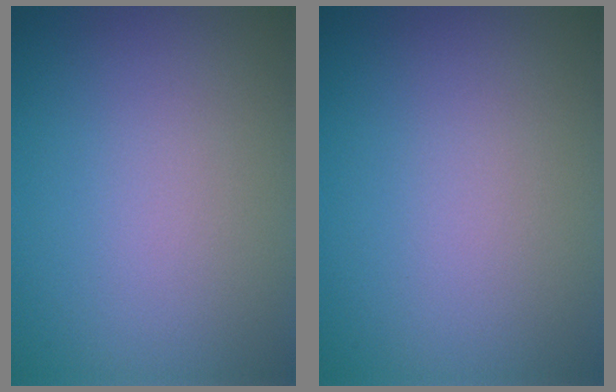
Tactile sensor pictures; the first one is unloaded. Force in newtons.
{"total": 0.0}